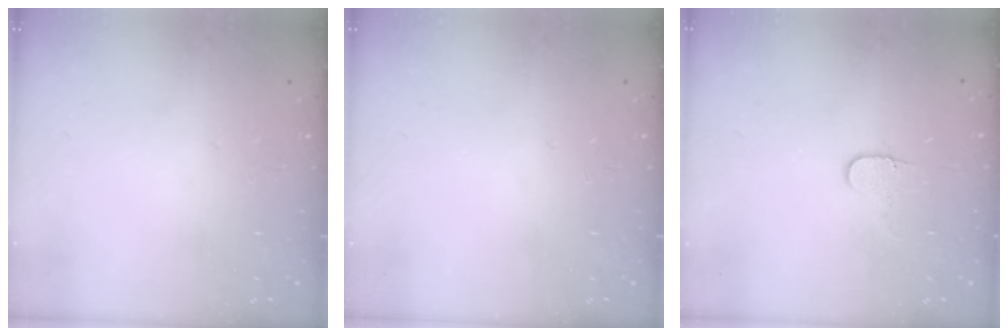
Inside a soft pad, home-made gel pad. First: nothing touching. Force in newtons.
{"total": 0.0}
{"total": 5.5, "press": 5.4, "slide": 0.5}